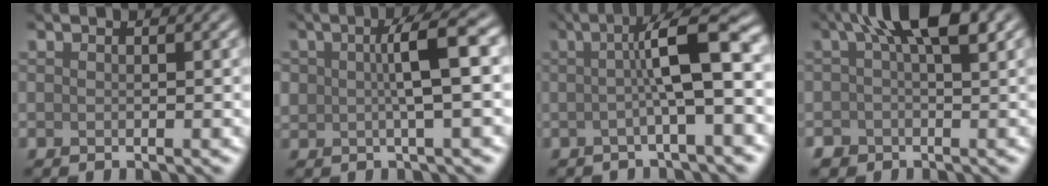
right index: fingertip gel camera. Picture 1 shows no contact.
{"total": 4.6, "force": [0.6, 1.0, 4.4], "torque": [-0.076, 0.013, 0.010]}
{"total": 6.6, "force": [0.1, 1.2, 6.5], "torque": [-0.099, 0.019, -0.009]}
{"total": 6.1, "force": [1.0, 3.5, 4.8], "torque": [-0.071, 0.009, 0.003]}